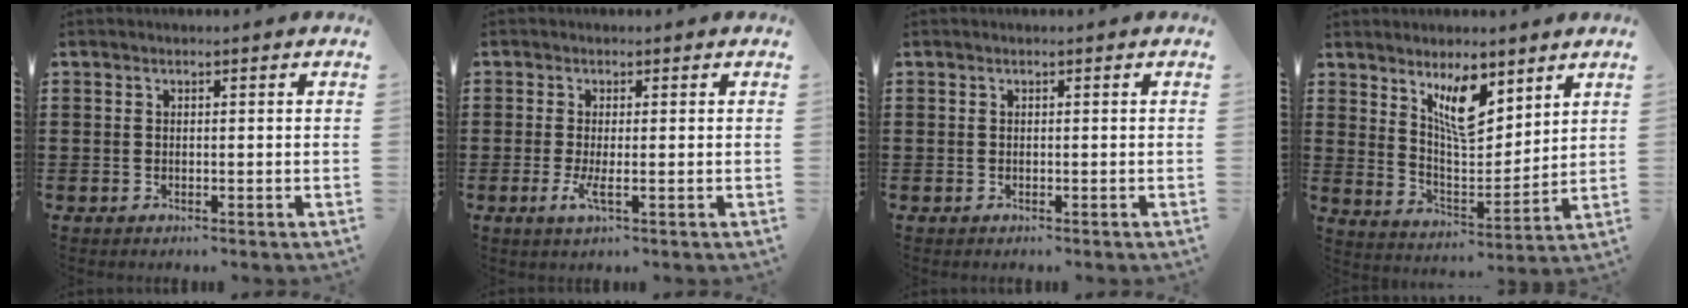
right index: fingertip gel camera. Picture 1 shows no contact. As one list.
[{"total": 2.8, "force": [-0.6, 0.4, 2.7], "torque": [-0.062, -0.010, -0.015]}, {"total": 0.0}, {"total": 9.0, "force": [6.1, 3.5, 5.7], "torque": [-0.097, -0.026, 0.105]}]